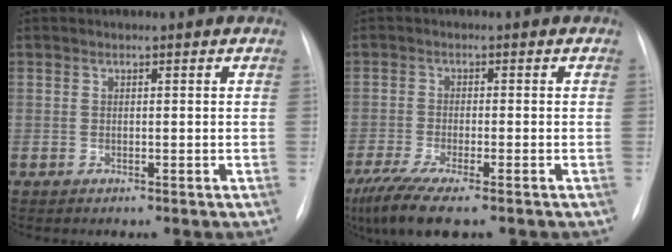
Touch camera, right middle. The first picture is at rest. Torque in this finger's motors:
{"motor_torque": [1.12, -1.02, 0.15, 0.08]}